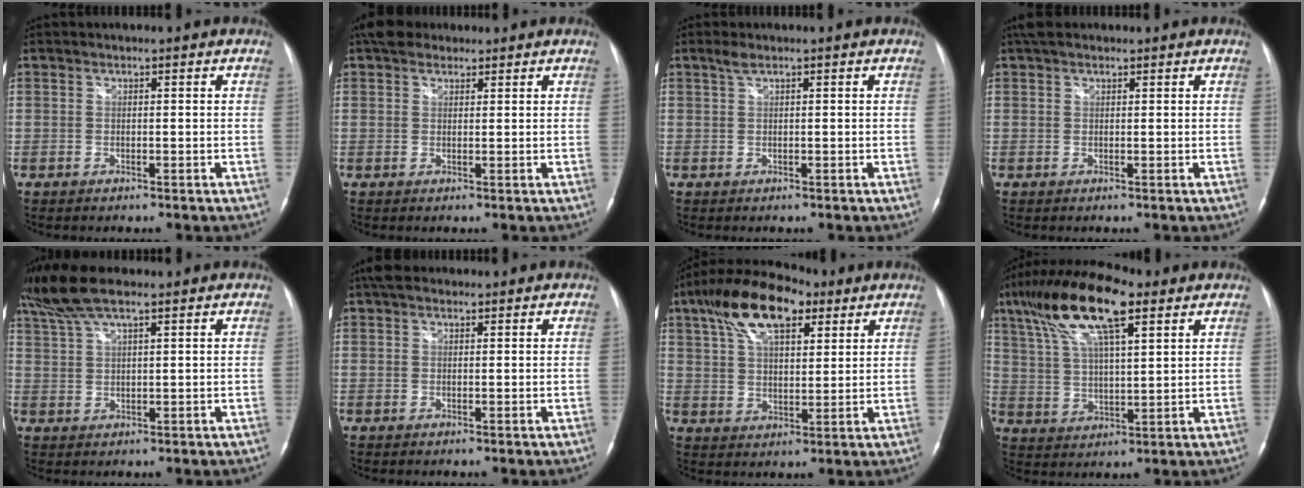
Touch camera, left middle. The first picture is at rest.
{"total": 4.7, "force": [3.6, 2.6, 1.6], "torque": [-0.029, 0.029, 0.063]}
{"total": 1.3, "force": [0.9, 0.3, 0.9], "torque": [-0.019, 0.011, 0.020]}
{"total": 3.2, "force": [2.5, 1.5, 1.5], "torque": [-0.028, 0.026, 0.043]}
{"total": 8.0, "force": [6.2, 1.4, 4.8], "torque": [-0.105, 0.032, 0.120]}
{"total": 3.5, "force": [2.5, 1.9, 1.5], "torque": [-0.030, 0.026, 0.043]}
{"total": 14.4, "force": [8.2, 6.0, 10.3], "torque": [-0.198, 0.040, 0.147]}
{"total": 15.8, "force": [8.9, 4.1, 12.3], "torque": [-0.243, 0.036, 0.164]}